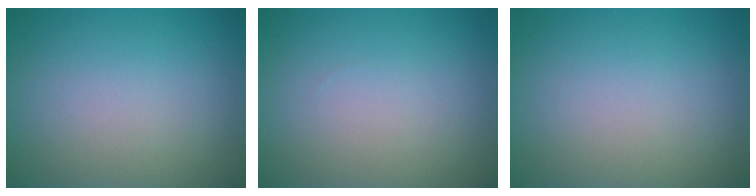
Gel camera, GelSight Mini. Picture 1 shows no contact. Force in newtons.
{"total": 0.0}
{"total": 0.0}